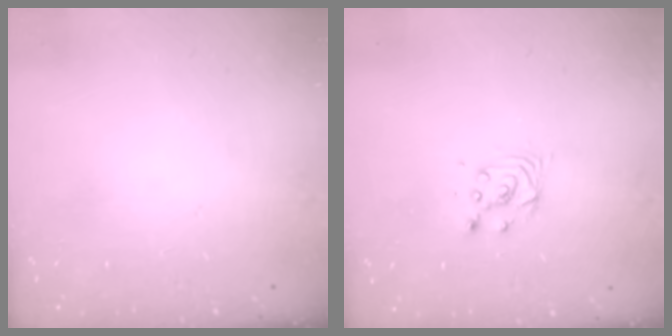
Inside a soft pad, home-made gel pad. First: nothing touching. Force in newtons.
{"total": 3.9, "press": 3.8, "slide": 0.4}